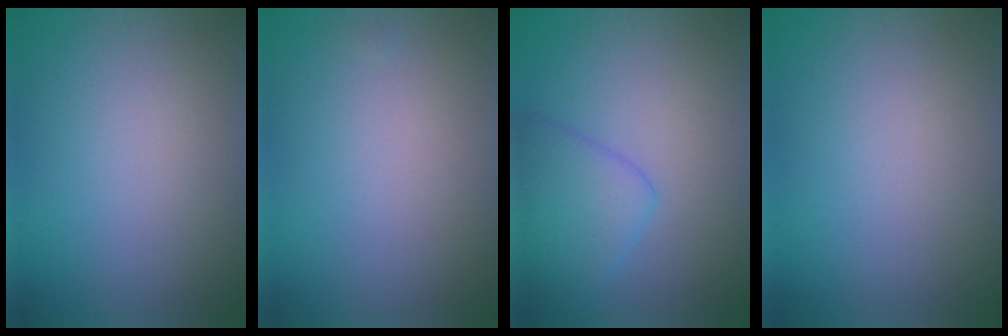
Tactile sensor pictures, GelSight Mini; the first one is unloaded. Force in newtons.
{"total": 0.0}
{"total": 3.7, "press": 3.7, "slide": 0.2}
{"total": 0.0}